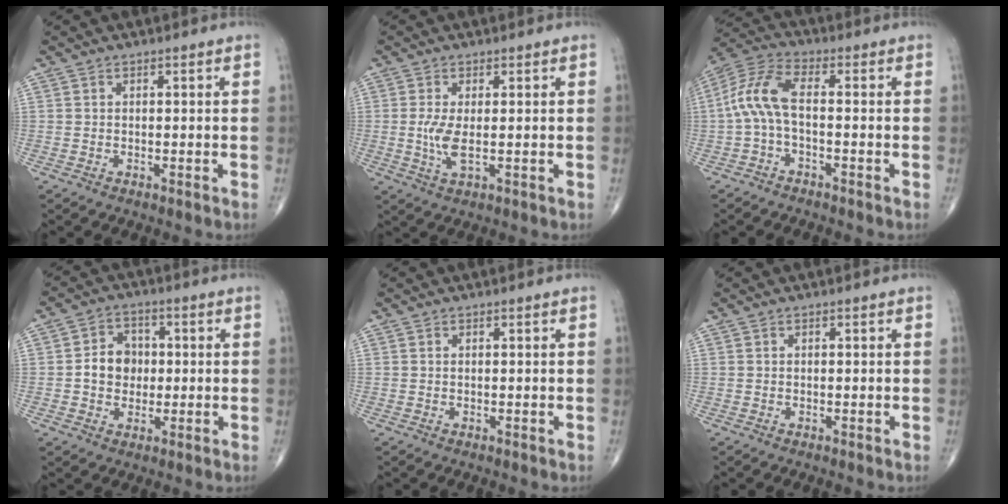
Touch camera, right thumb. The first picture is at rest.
{"total": 4.2, "force": [-0.1, 1.3, 4.0], "torque": [-0.096, -0.013, 0.000]}
{"total": 8.5, "force": [-1.0, 3.4, 7.8], "torque": [-0.181, 0.034, -0.028]}
{"total": 6.8, "force": [-0.1, 5.7, 3.7], "torque": [-0.032, 0.013, -0.008]}
{"total": 0.0}
{"total": 0.0}